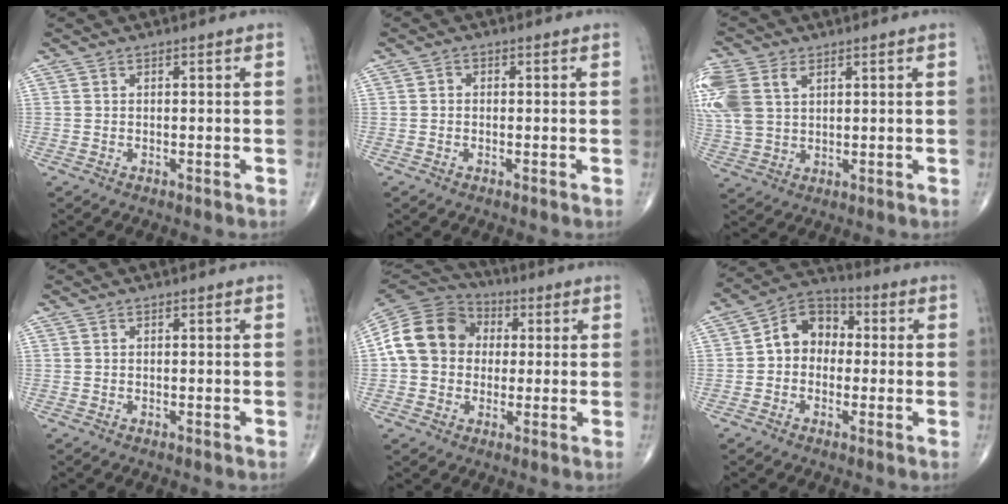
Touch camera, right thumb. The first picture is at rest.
{"total": 1.0, "force": [-0.1, 0.9, 0.5], "torque": [-0.001, 0.003, -0.007]}
{"total": 14.9, "force": [5.1, 10.4, 9.4], "torque": [-0.253, 0.011, 0.105]}
{"total": 0.0}
{"total": 15.2, "force": [1.5, 12.7, 8.1], "torque": [-0.140, 0.031, 0.022]}
{"total": 9.2, "force": [0.1, 7.3, 5.6], "torque": [-0.061, 0.035, -0.014]}